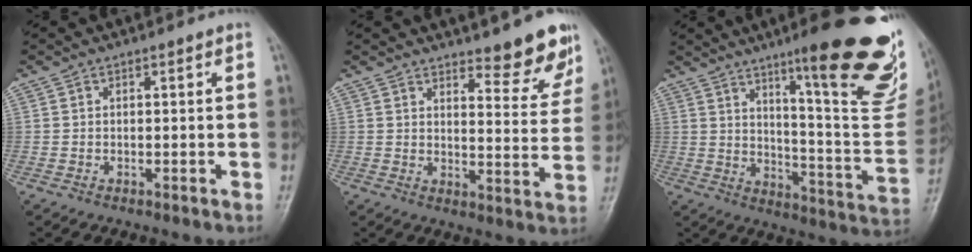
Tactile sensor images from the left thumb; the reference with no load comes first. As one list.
[{"total": 9.5, "force": [7.7, 2.5, 5.0], "torque": [-0.032, -0.061, 0.098]}, {"total": 27.2, "force": [15.0, 5.2, 22.1], "torque": [-0.242, -0.067, 0.220]}]